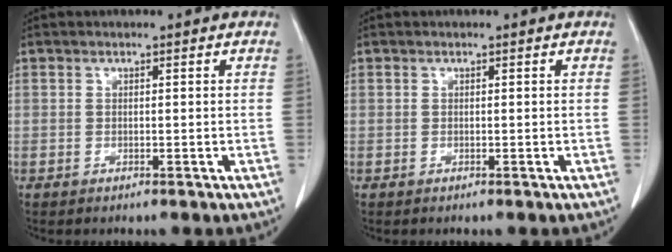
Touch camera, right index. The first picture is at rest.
{"total": 0.0}